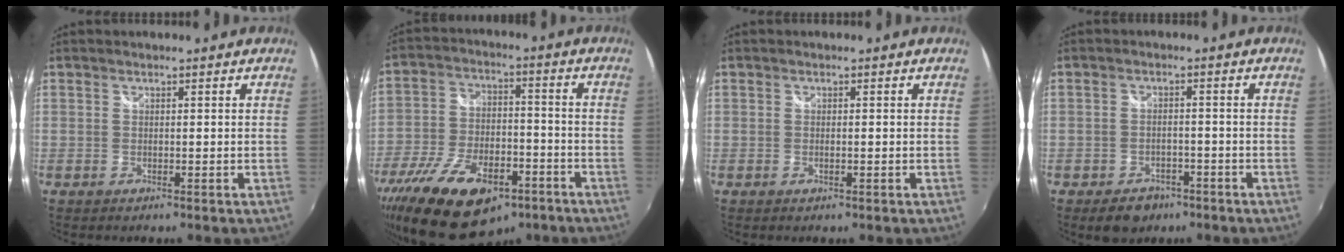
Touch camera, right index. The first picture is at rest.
{"total": 21.8, "force": [-13.5, 10.8, 13.3], "torque": [-0.278, -0.027, -0.217]}
{"total": 0.8, "force": [-0.2, 0.1, 0.8], "torque": [-0.016, 0.000, -0.004]}
{"total": 6.1, "force": [-4.2, 3.8, 2.4], "torque": [-0.058, -0.005, -0.053]}